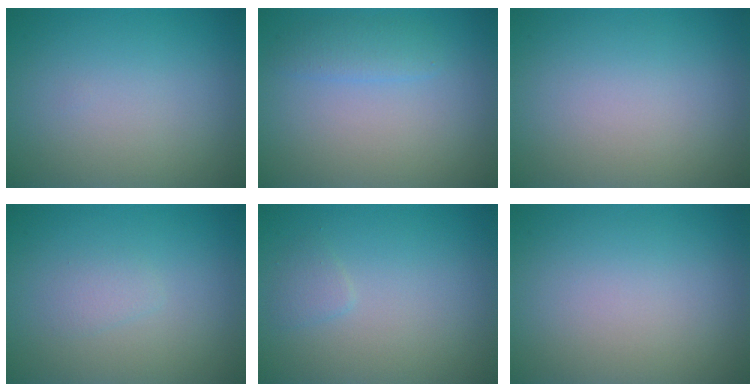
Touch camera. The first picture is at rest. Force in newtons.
{"total": 1.6, "press": 1.6, "slide": 0.2}
{"total": 0.0}
{"total": 0.9, "press": 0.9, "slide": 0.0}
{"total": 0.9, "press": 0.9, "slide": 0.1}
{"total": 0.0}